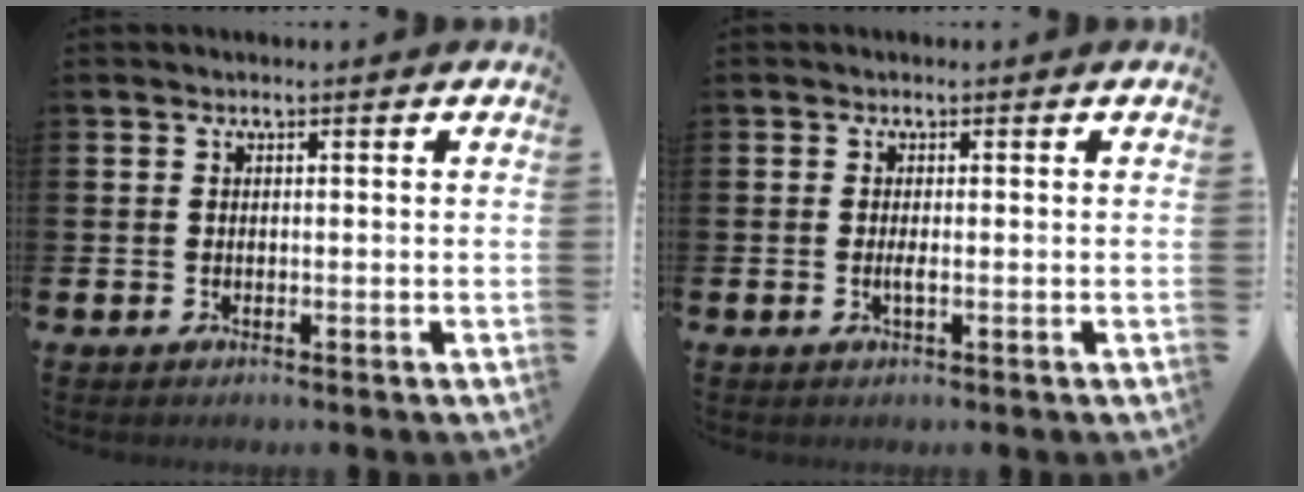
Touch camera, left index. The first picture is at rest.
{"total": 0.9, "force": [-0.1, 0.1, 0.9], "torque": [-0.019, -0.002, -0.001]}